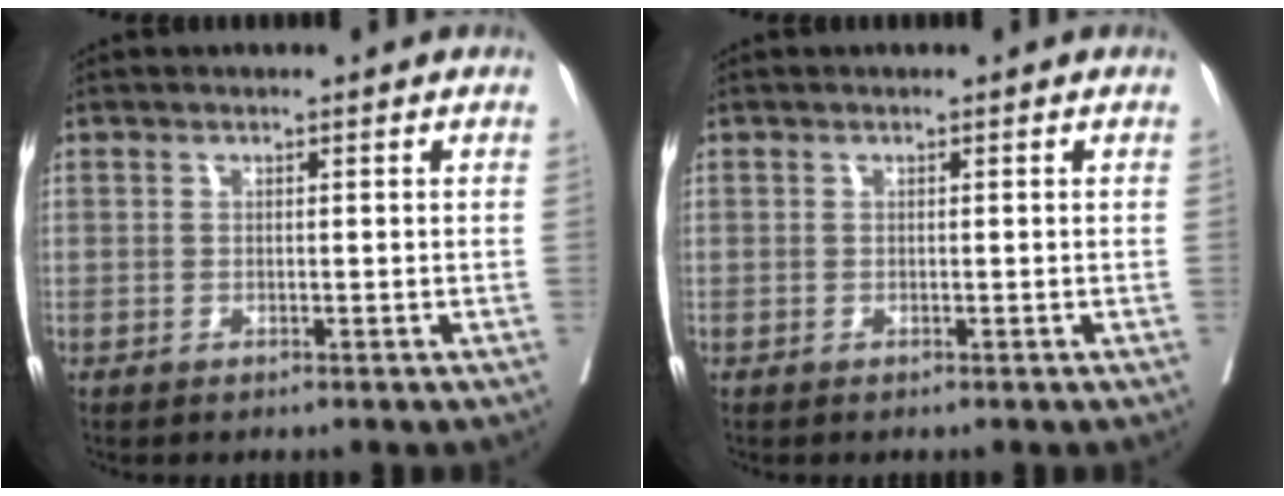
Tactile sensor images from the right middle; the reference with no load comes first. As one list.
[{"total": 0.0}]